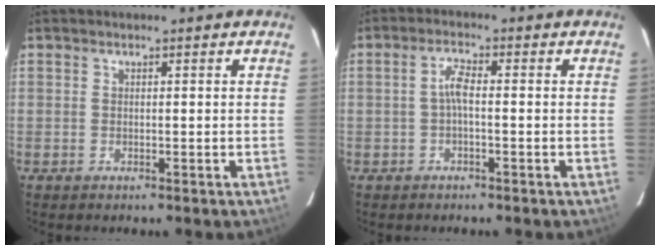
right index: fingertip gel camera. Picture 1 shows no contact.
{"total": 2.6, "force": [-0.6, 0.6, 2.5], "torque": [-0.054, 0.008, -0.012]}